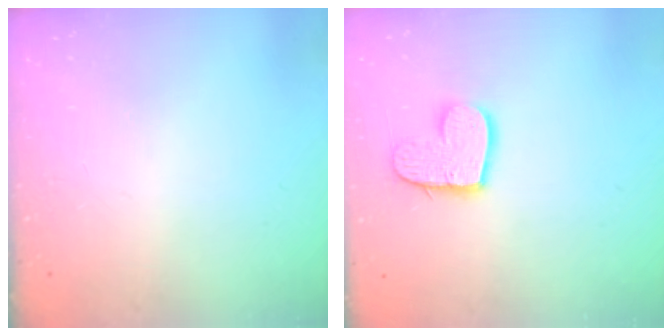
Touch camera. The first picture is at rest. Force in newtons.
{"total": 12.6, "press": 12.5, "slide": 1.0}